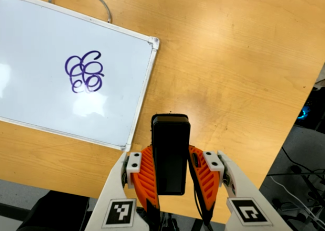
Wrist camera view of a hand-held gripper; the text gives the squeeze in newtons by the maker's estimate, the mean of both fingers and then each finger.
{"total": 4.2, "left": 2.8, "right": 5.7}